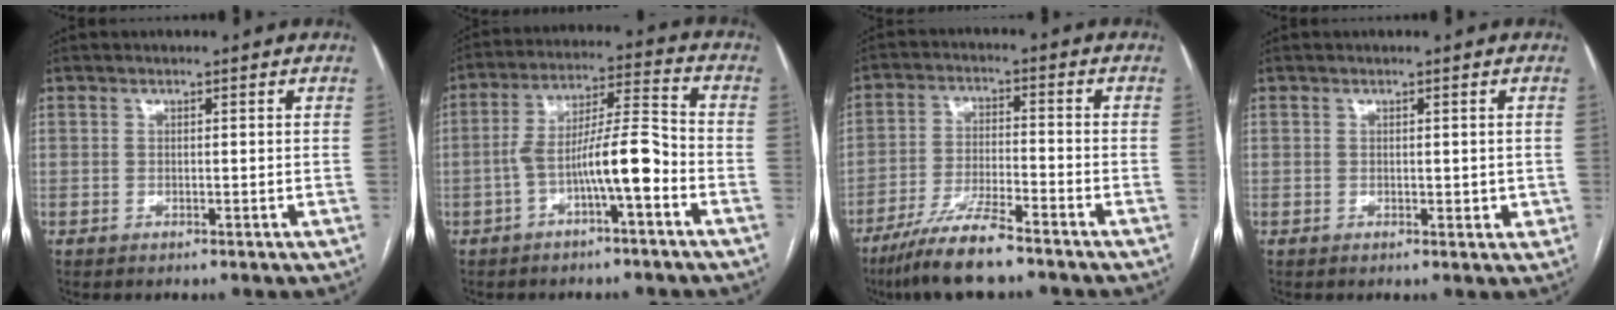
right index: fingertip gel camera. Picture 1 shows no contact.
{"total": 10.0, "force": [-3.8, 1.1, 9.2], "torque": [-0.164, 0.029, -0.063]}
{"total": 9.5, "force": [-7.5, 0.7, 5.8], "torque": [-0.110, -0.024, -0.137]}
{"total": 1.6, "force": [0.1, 1.0, 1.3], "torque": [-0.013, -0.003, 0.004]}